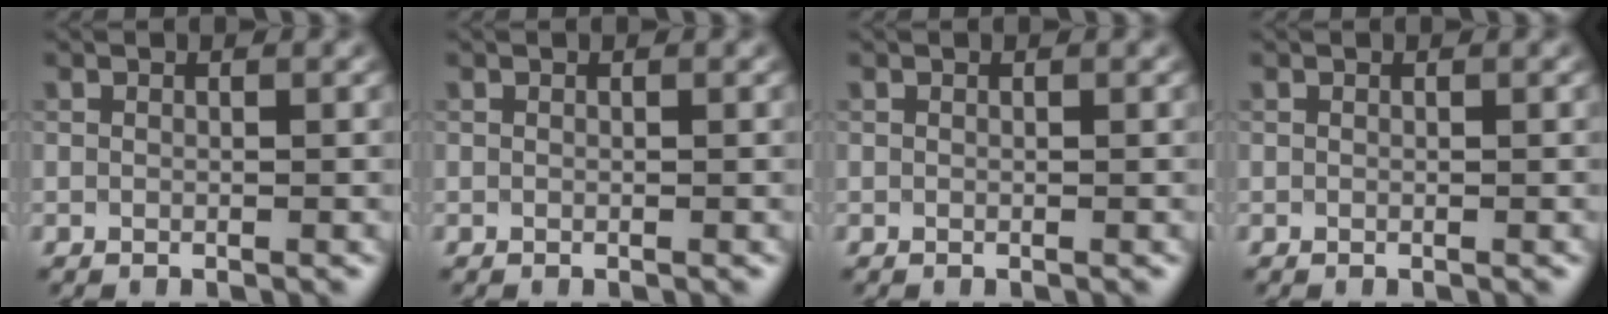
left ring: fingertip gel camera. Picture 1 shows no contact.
{"total": 0.0}
{"total": 0.0}
{"total": 0.0}